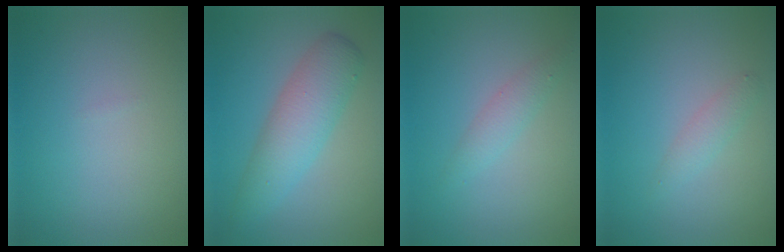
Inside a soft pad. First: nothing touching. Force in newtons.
{"total": 4.7, "press": 4.7, "slide": 0.2}
{"total": 1.6, "press": 1.6, "slide": 0.1}
{"total": 1.3, "press": 1.3, "slide": 0.0}